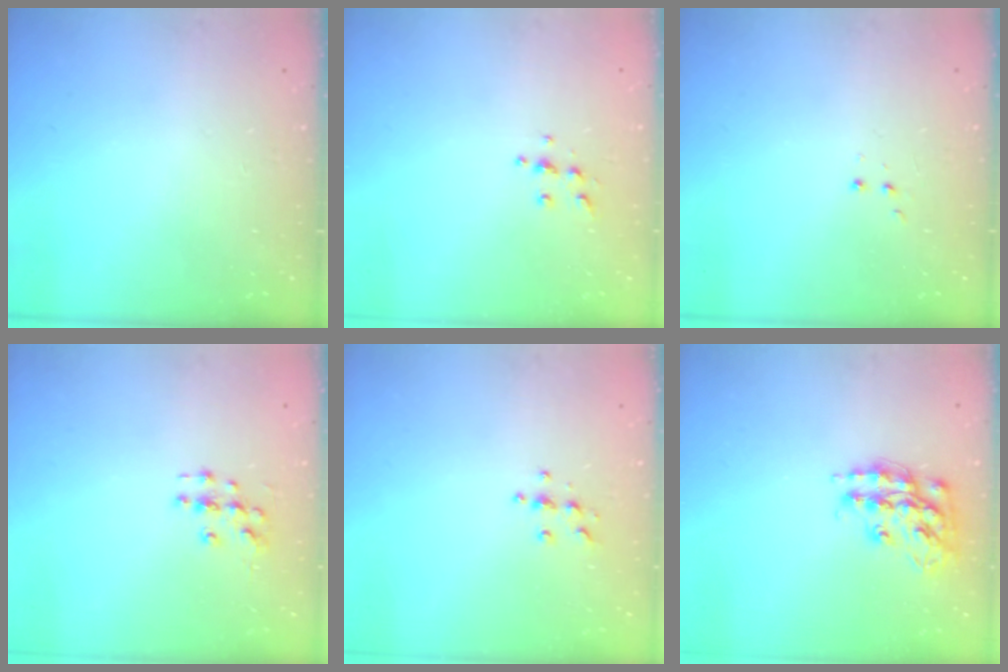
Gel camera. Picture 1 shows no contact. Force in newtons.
{"total": 5.4, "press": 5.4, "slide": 0.5}
{"total": 2.8, "press": 2.8, "slide": 0.6}
{"total": 3.7, "press": 3.7, "slide": 0.1}
{"total": 3.9, "press": 3.9, "slide": 0.4}
{"total": 15.3, "press": 15.3, "slide": 1.0}